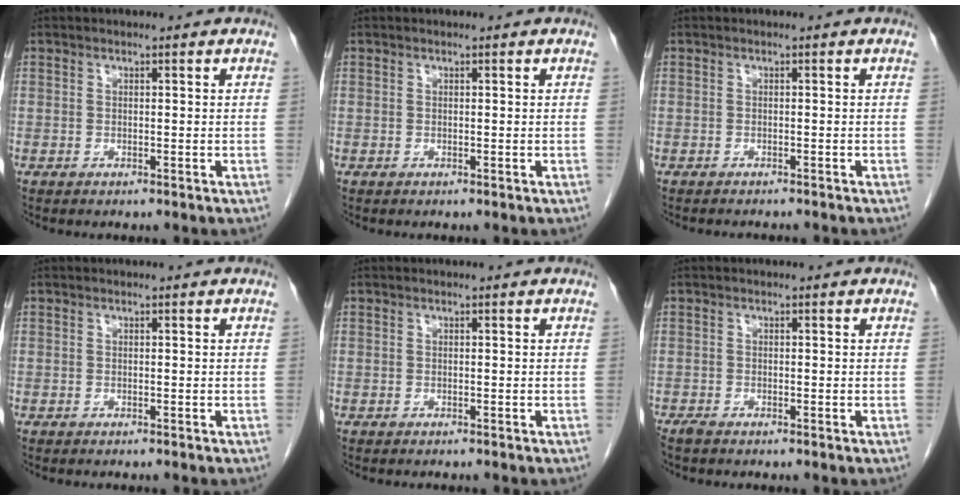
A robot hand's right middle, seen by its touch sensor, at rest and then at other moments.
{"total": 0.0}
{"total": 2.9, "force": [-2.8, 0.3, 0.8], "torque": [-0.006, -0.003, -0.033]}
{"total": 1.5, "force": [-1.4, 0.2, 0.6], "torque": [-0.007, 0.000, -0.014]}
{"total": 1.3, "force": [-1.3, 0.2, 0.4], "torque": [-0.005, -0.001, -0.014]}
{"total": 1.1, "force": [-1.0, 0.1, 0.4], "torque": [-0.017, -0.004, -0.020]}